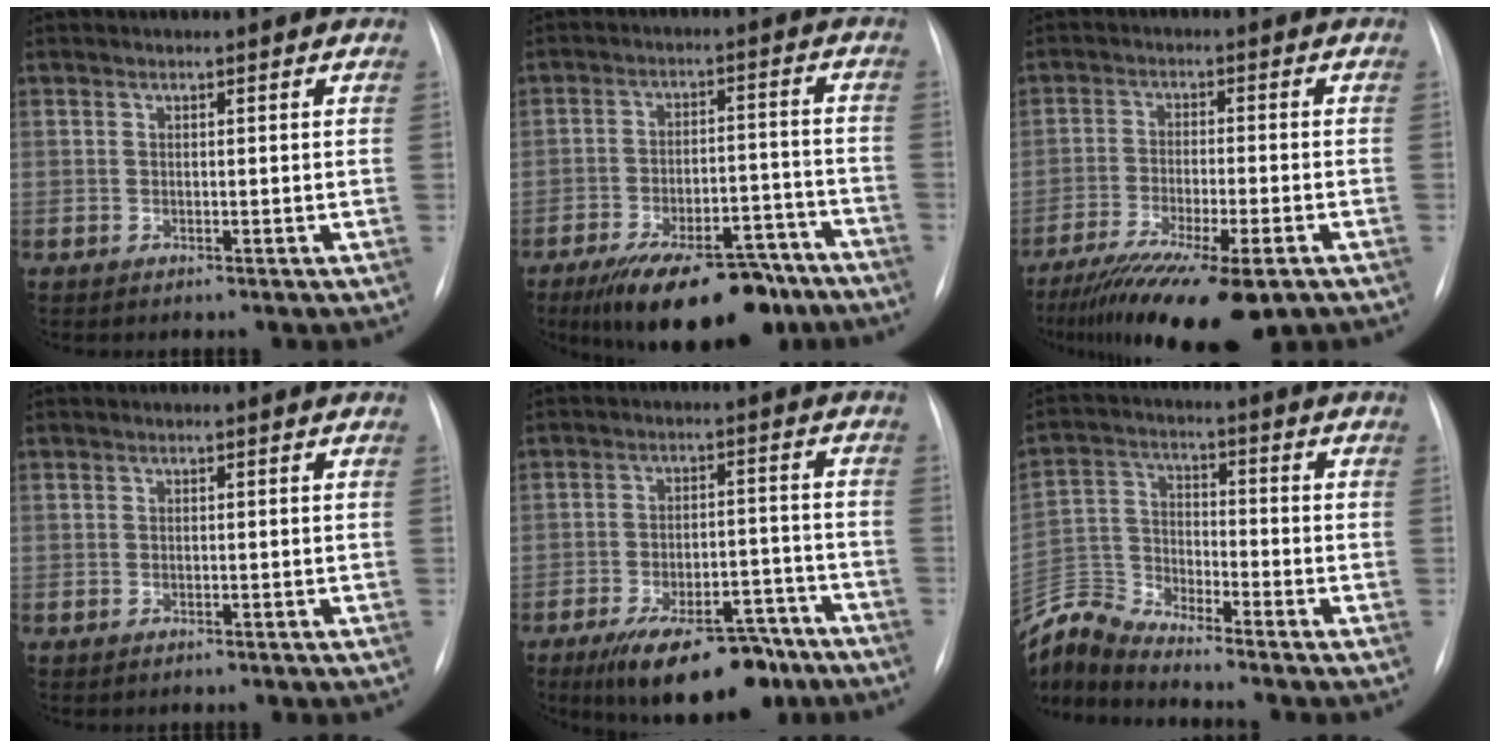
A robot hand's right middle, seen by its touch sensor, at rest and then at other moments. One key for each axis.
{"total": 17.5, "fx": -13.3, "fy": 6.3, "fz": 9.5, "tx": -0.121, "ty": 0.020, "tz": -0.200}
{"total": 16.5, "fx": -11.8, "fy": 2.8, "fz": 11.2, "tx": -0.179, "ty": -0.037, "tz": -0.189}
{"total": 0.0}
{"total": 14.8, "fx": -10.8, "fy": 5.7, "fz": 8.4, "tx": -0.107, "ty": 0.017, "tz": -0.163}
{"total": 8.7, "fx": -8.7, "fy": -0.8, "fz": 0.1, "tx": -0.014, "ty": 0.016, "tz": -0.176}